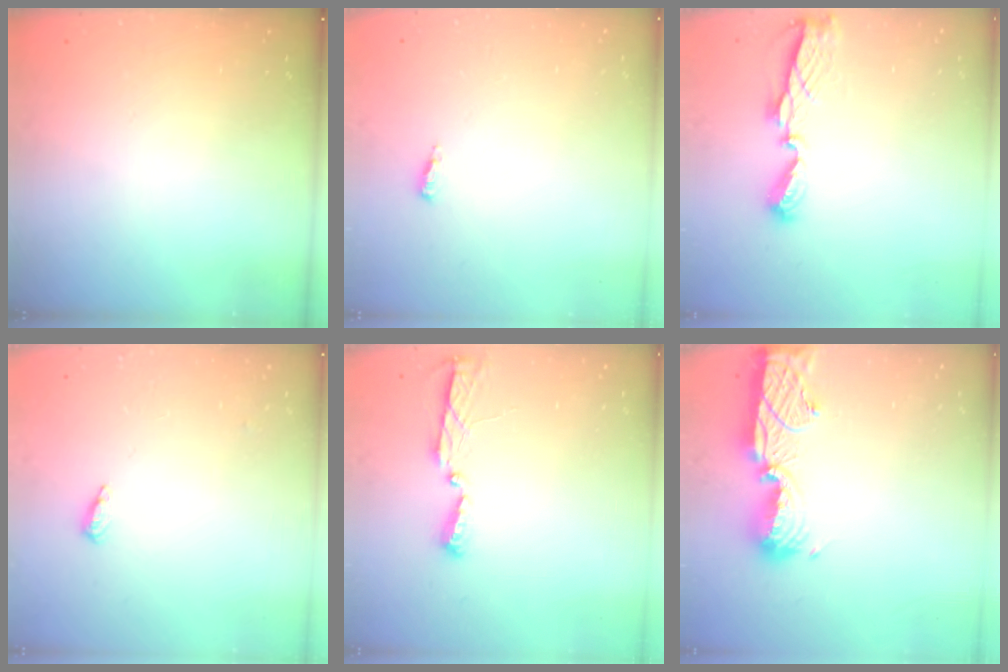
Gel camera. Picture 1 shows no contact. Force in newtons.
{"total": 2.7, "press": 2.5, "slide": 1.0}
{"total": 6.9, "press": 6.9, "slide": 0.6}
{"total": 3.9, "press": 3.8, "slide": 0.6}
{"total": 4.0, "press": 4.0, "slide": 0.5}
{"total": 13.4, "press": 13.3, "slide": 1.0}